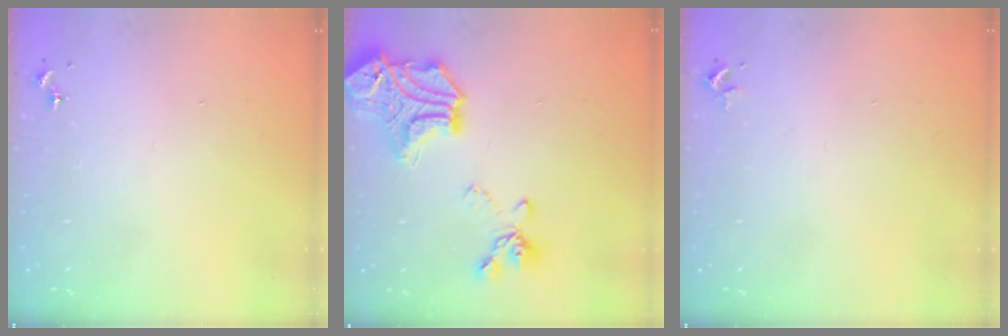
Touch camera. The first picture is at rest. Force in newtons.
{"total": 21.4, "press": 21.4, "slide": 1.4}
{"total": 2.4, "press": 2.4, "slide": 0.3}